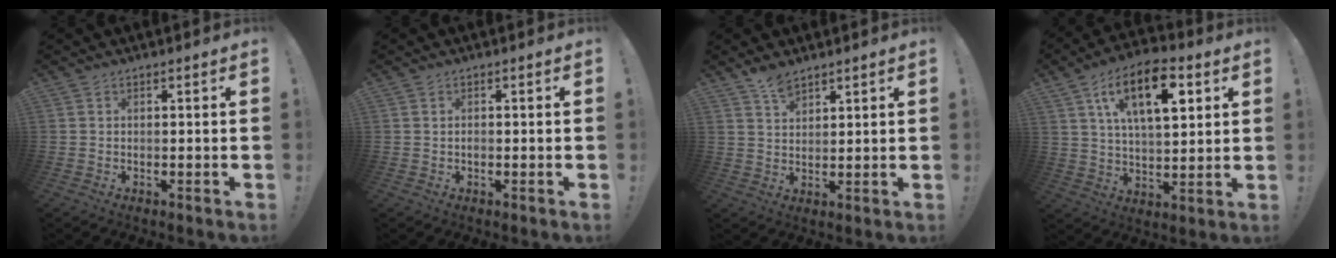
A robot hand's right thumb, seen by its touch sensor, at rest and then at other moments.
{"total": 0.7, "force": [-0.3, 0.5, 0.4], "torque": [-0.010, 0.003, -0.007]}
{"total": 4.8, "force": [3.9, 2.0, 1.8], "torque": [-0.025, -0.025, 0.070]}
{"total": 16.5, "force": [6.8, 8.0, 12.6], "torque": [-0.206, -0.002, 0.116]}